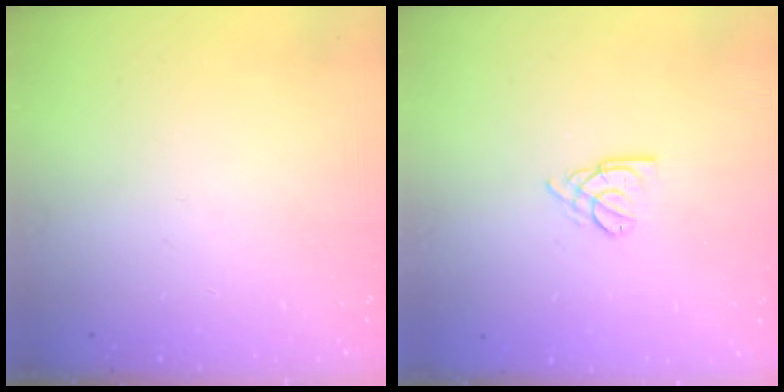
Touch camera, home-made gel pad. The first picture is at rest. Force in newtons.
{"total": 2.3, "press": 2.3, "slide": 0.5}